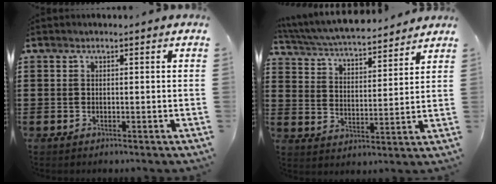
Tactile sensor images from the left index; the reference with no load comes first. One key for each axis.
{"total": 5.3, "fx": 5.0, "fy": 0.3, "fz": 1.5, "tx": -0.053, "ty": -0.032, "tz": 0.084}